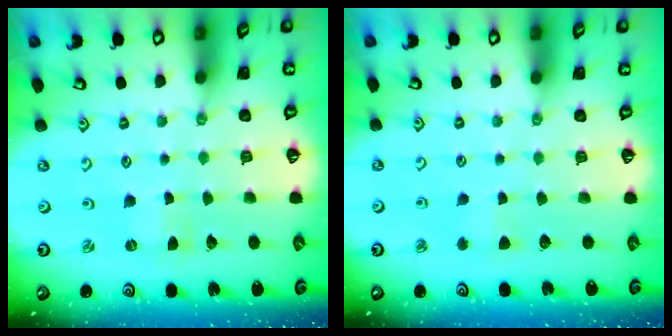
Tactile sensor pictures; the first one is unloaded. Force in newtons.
{"total": 2.3, "press": 2.3, "slide": 0.4}